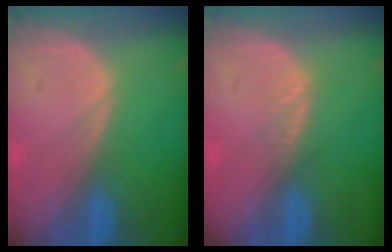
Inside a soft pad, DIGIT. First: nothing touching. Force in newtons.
{"total": 1.4, "press": 1.3, "slide": 0.2}